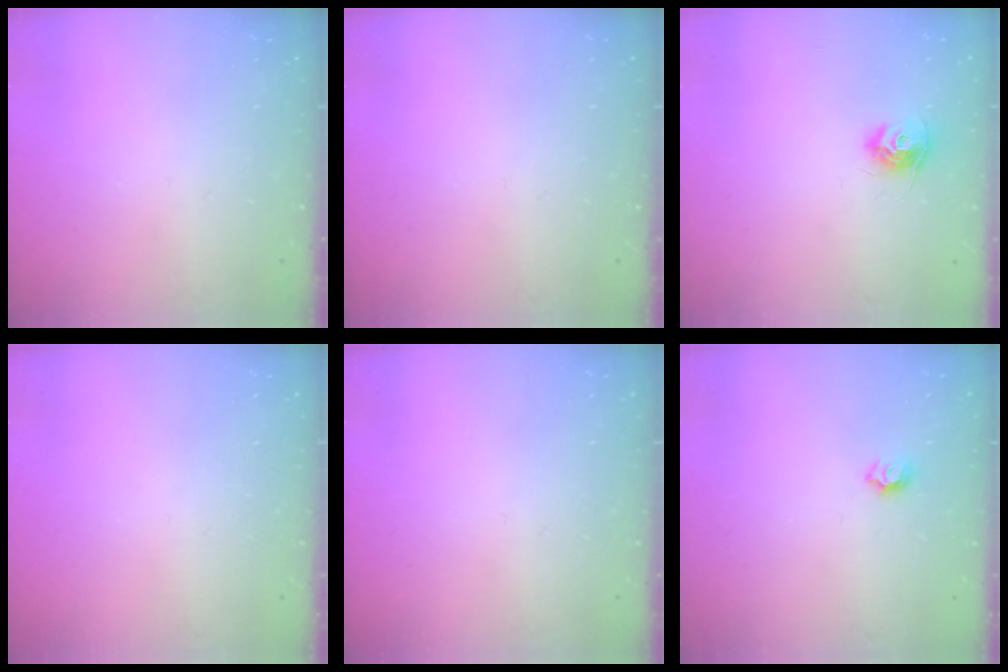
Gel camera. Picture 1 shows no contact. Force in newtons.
{"total": 0.0}
{"total": 9.5, "press": 9.5, "slide": 0.3}
{"total": 0.0}
{"total": 0.0}
{"total": 5.5, "press": 5.4, "slide": 0.7}